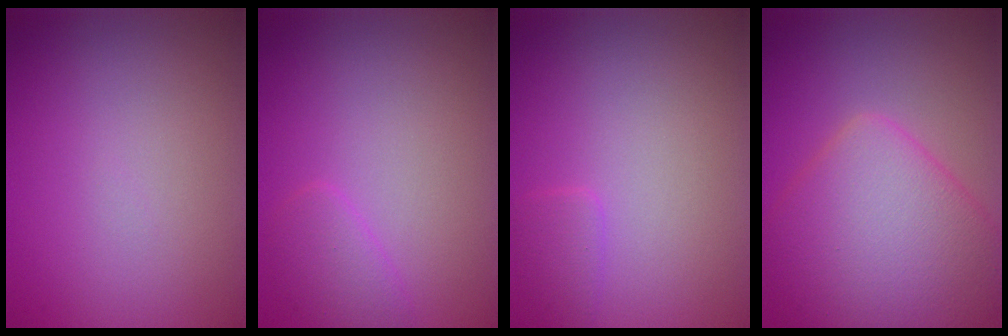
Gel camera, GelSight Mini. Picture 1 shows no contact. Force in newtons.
{"total": 1.6, "press": 1.6, "slide": 0.2}
{"total": 1.2, "press": 1.2, "slide": 0.1}
{"total": 7.8, "press": 7.8, "slide": 0.2}